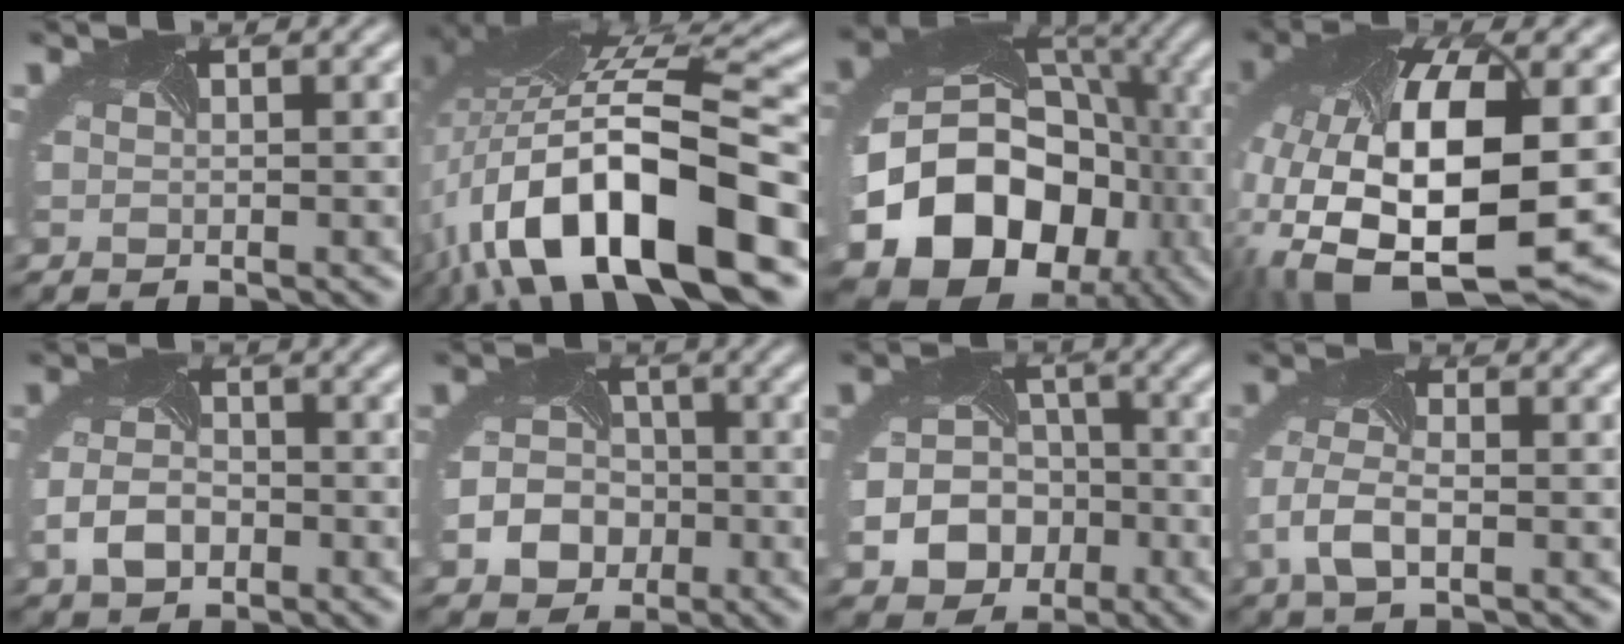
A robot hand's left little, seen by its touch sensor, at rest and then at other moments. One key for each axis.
{"total": 15.8, "fx": -4.4, "fy": 7.0, "fz": 13.4, "tx": -0.233, "ty": 0.010, "tz": -0.080}
{"total": 17.9, "fx": -5.4, "fy": 14.5, "fz": 8.9, "tx": -0.167, "ty": -0.024, "tz": -0.093}
{"total": 16.6, "fx": -1.4, "fy": 9.1, "fz": 13.8, "tx": -0.298, "ty": -0.036, "tz": -0.014}
{"total": 3.1, "fx": -1.5, "fy": 2.2, "fz": 1.5, "tx": -0.042, "ty": -0.001, "tz": -0.033}
{"total": 4.3, "fx": -1.8, "fy": 3.7, "fz": 1.3, "tx": -0.022, "ty": 0.001, "tz": -0.032}
{"total": 6.6, "fx": -2.6, "fy": 5.6, "fz": 2.4, "tx": -0.032, "ty": -0.009, "tz": -0.047}
{"total": 3.6, "fx": -1.3, "fy": 1.9, "fz": 2.8, "tx": -0.075, "ty": 0.004, "tz": -0.030}